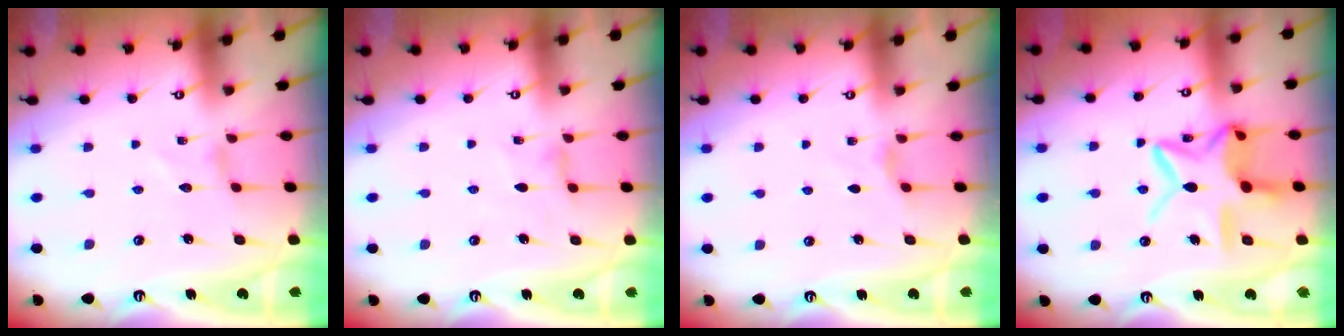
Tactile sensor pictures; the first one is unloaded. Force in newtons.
{"total": 2.5, "press": 2.4, "slide": 0.4}
{"total": 1.9, "press": 1.8, "slide": 0.4}
{"total": 15.4, "press": 15.3, "slide": 1.4}